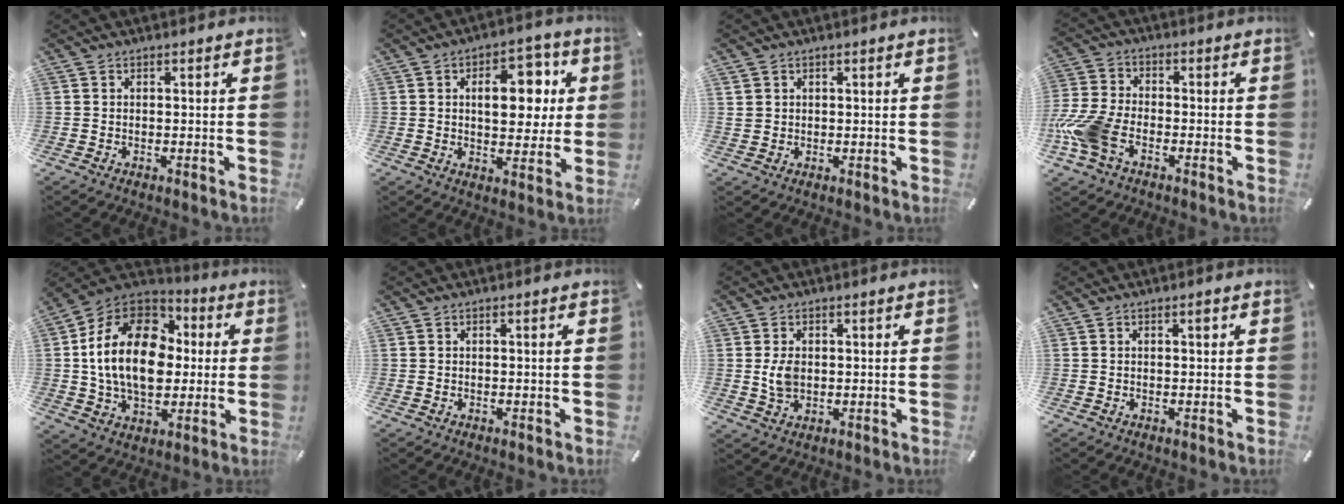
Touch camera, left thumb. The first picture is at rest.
{"total": 12.7, "force": [3.1, 7.9, 9.4], "torque": [-0.120, -0.005, 0.046]}
{"total": 2.2, "force": [1.2, 1.8, 0.2], "torque": [-0.005, 0.002, 0.024]}
{"total": 10.5, "force": [-3.9, 6.8, 7.0], "torque": [-0.156, 0.012, -0.071]}
{"total": 20.7, "force": [0.7, 14.9, 14.3], "torque": [-0.298, 0.016, 0.005]}
{"total": 0.6, "force": [0.1, -0.1, 0.5], "torque": [-0.008, -0.001, 0.001]}
{"total": 4.9, "force": [0.5, 3.4, 3.5], "torque": [-0.075, -0.003, 0.004]}
{"total": 1.0, "force": [0.4, 0.3, 0.9], "torque": [-0.010, 0.000, 0.004]}